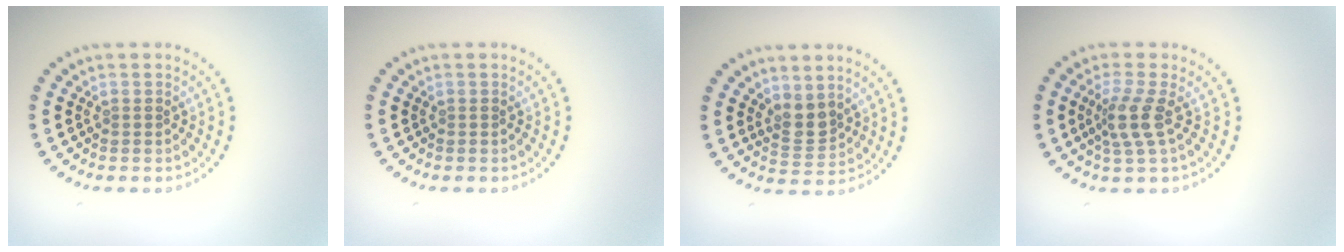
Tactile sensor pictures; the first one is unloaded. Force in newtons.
{"total": 0.0}
{"total": 2.2, "press": 1.8, "slide": 1.3}
{"total": 2.7, "press": 2.0, "slide": 1.8}